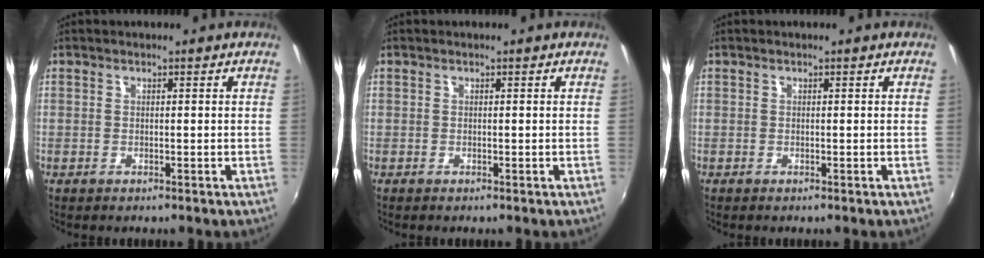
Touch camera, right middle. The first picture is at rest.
{"total": 0.0}
{"total": 0.0}